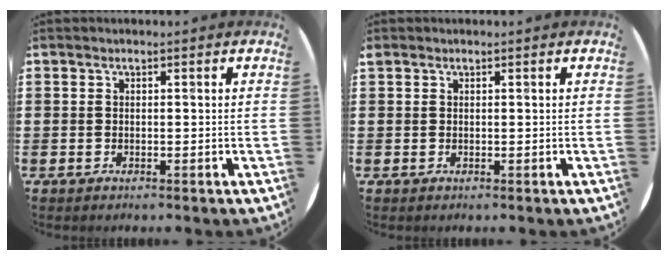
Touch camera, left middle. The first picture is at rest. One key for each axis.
{"total": 0.0}